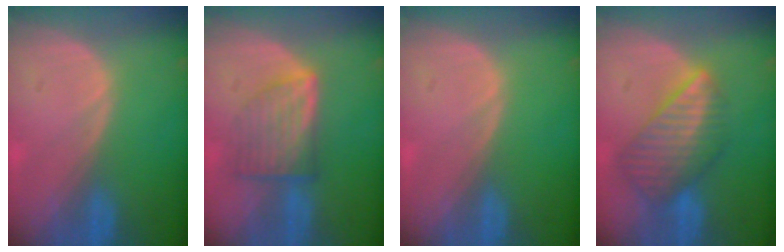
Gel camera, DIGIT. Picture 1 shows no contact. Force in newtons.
{"total": 7.2, "press": 6.5, "slide": 3.1}
{"total": 0.0}
{"total": 8.4, "press": 7.4, "slide": 3.9}